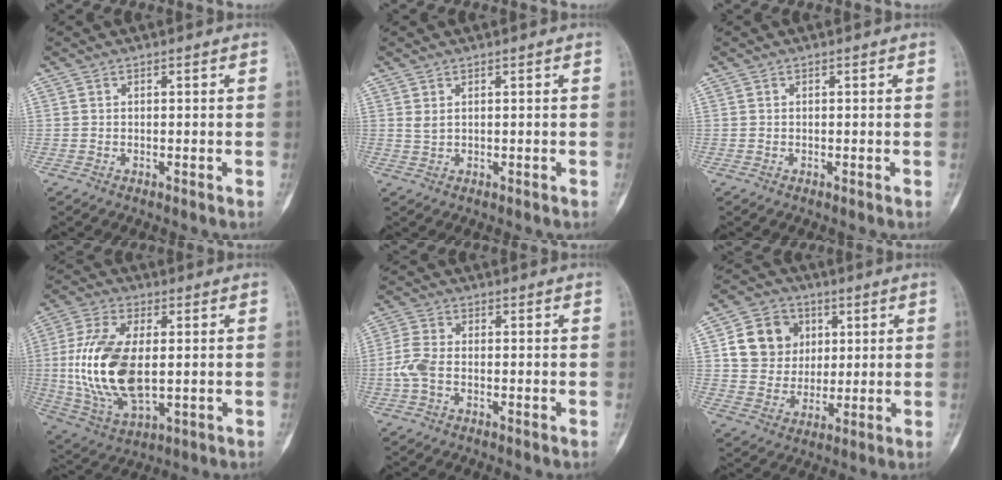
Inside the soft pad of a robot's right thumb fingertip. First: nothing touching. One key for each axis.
{"total": 1.1, "fx": 0.5, "fy": 0.5, "fz": 0.8, "tx": -0.017, "ty": 0.001, "tz": 0.015}
{"total": 0.0}
{"total": 18.1, "fx": 0.2, "fy": 9.4, "fz": 15.5, "tx": -0.321, "ty": -0.009, "tz": 0.015}
{"total": 4.8, "fx": -1.1, "fy": 2.8, "fz": 3.7, "tx": -0.096, "ty": 0.010, "tz": -0.027}
{"total": 11.9, "fx": 3.3, "fy": 10.4, "fz": 4.8, "tx": -0.045, "ty": -0.005, "tz": 0.060}